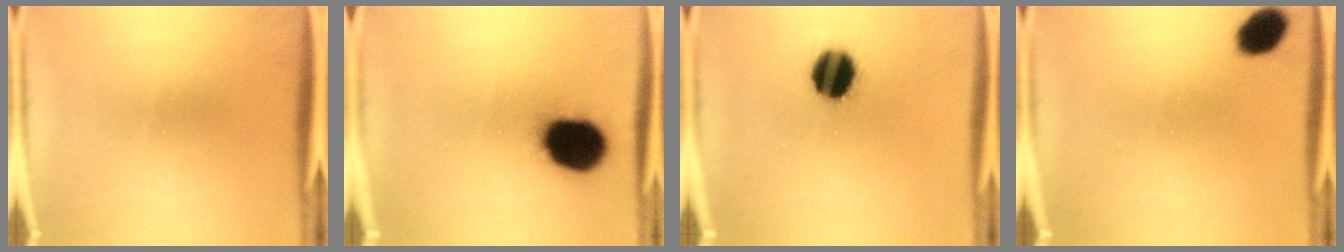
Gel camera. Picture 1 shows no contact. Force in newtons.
{"total": 17.1}
{"total": 12.2}
{"total": 6.2}